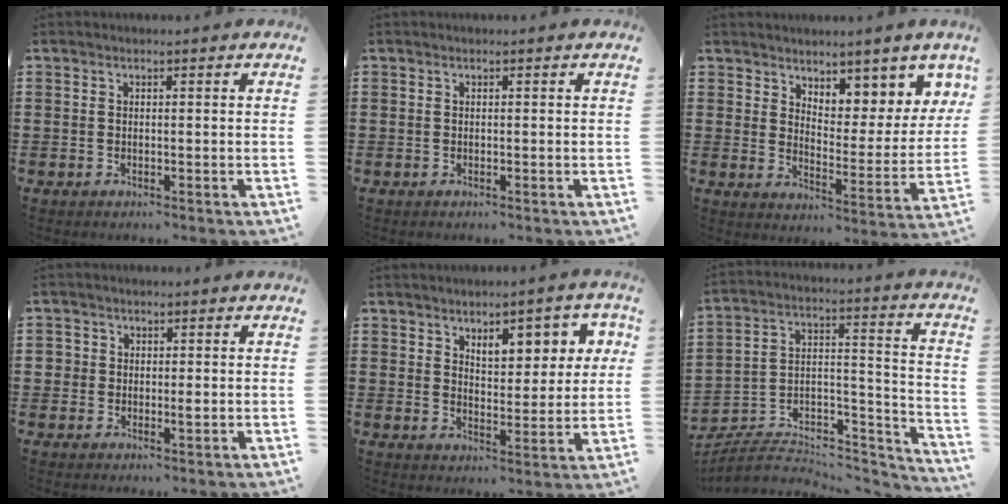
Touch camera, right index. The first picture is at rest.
{"total": 0.0}
{"total": 5.9, "force": [5.4, 2.3, 0.4], "torque": [-0.024, -0.043, 0.096]}
{"total": 1.8, "force": [0.0, 1.6, 0.9], "torque": [-0.022, 0.007, -0.001]}
{"total": 6.3, "force": [3.8, 3.1, 3.9], "torque": [-0.064, -0.004, 0.062]}
{"total": 4.7, "force": [-3.8, 2.4, 1.4], "torque": [-0.025, -0.002, -0.074]}